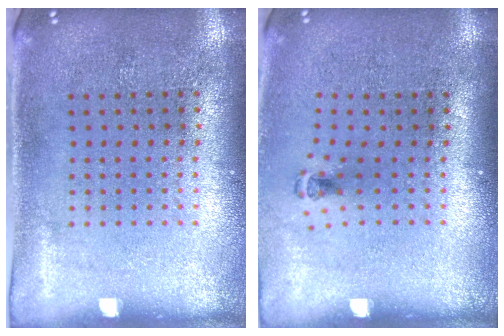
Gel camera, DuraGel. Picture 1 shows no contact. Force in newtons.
{"total": 0.6, "press": 0.4, "slide": 0.5}